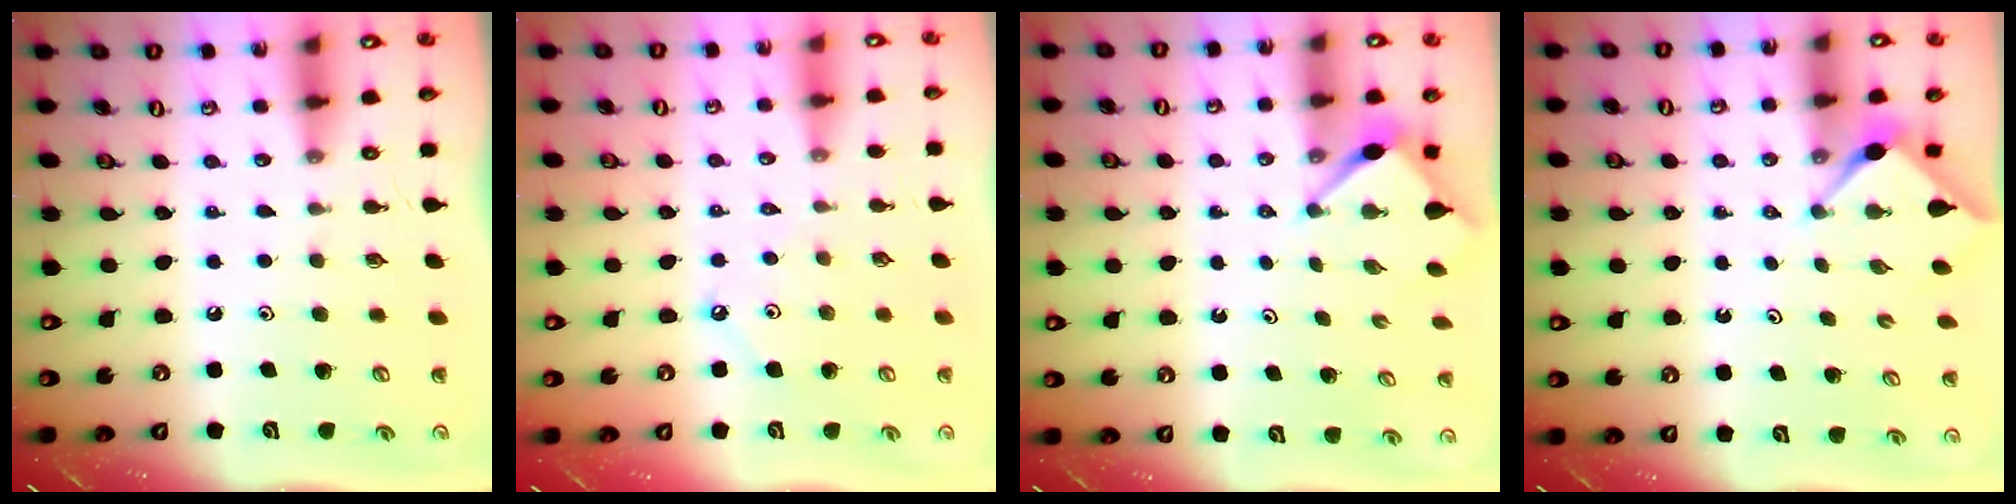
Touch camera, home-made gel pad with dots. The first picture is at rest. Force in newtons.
{"total": 3.0, "press": 3.0, "slide": 0.5}
{"total": 3.4, "press": 3.3, "slide": 0.3}
{"total": 2.9, "press": 2.9, "slide": 0.4}